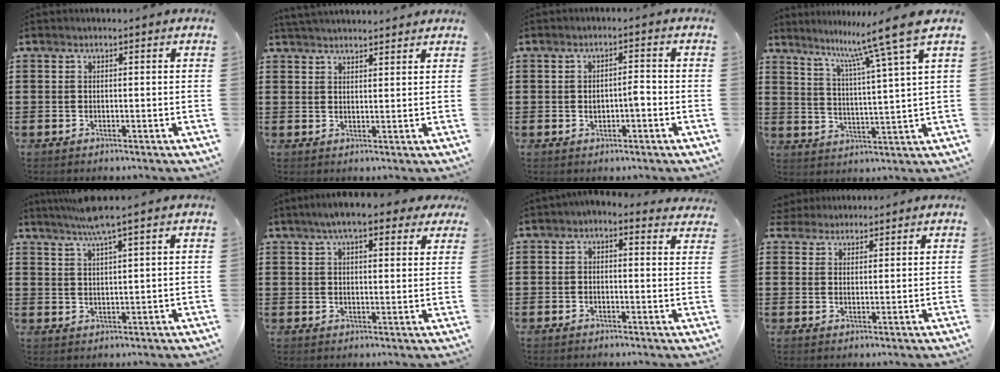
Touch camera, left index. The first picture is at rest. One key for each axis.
{"total": 2.7, "fx": 2.7, "fy": 0.0, "fz": 0.3, "tx": -0.013, "ty": -0.002, "tz": 0.052}
{"total": 2.7, "fx": -0.6, "fy": 1.0, "fz": 2.4, "tx": -0.045, "ty": 0.004, "tz": -0.012}
{"total": 9.5, "fx": 7.4, "fy": -1.5, "fz": 5.8, "tx": -0.131, "ty": -0.039, "tz": 0.114}
{"total": 4.6, "fx": 3.6, "fy": -0.6, "fz": 2.9, "tx": -0.065, "ty": -0.006, "tz": 0.064}
{"total": 6.7, "fx": 5.1, "fy": 1.6, "fz": 4.2, "tx": -0.086, "ty": 0.001, "tz": 0.090}
{"total": 1.0, "fx": 0.0, "fy": 0.7, "fz": 0.7, "tx": -0.018, "ty": 0.006, "tz": -0.002}
{"total": 2.3, "fx": 2.0, "fy": 1.0, "fz": -0.2, "tx": -0.007, "ty": 0.005, "tz": 0.038}